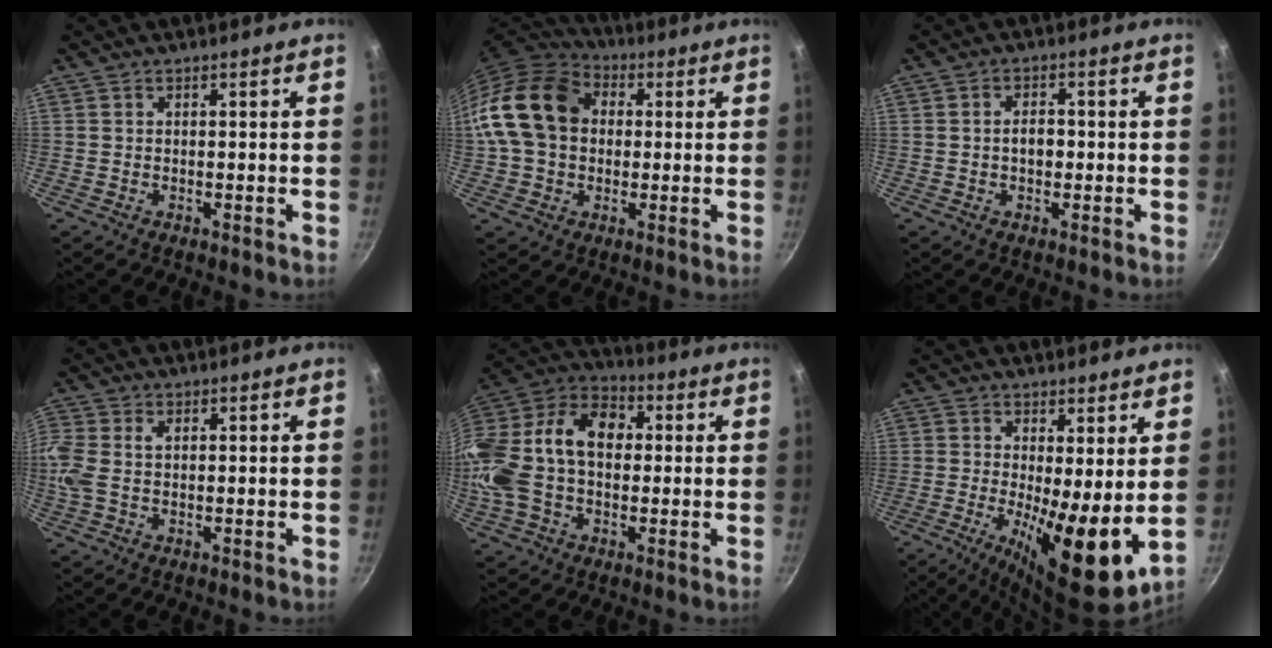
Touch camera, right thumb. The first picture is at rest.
{"total": 16.9, "force": [1.8, 13.1, 10.6], "torque": [-0.175, 0.031, 0.019]}
{"total": 3.1, "force": [-0.3, 2.0, 2.3], "torque": [-0.023, 0.010, -0.004]}
{"total": 5.9, "force": [0.7, 3.6, 4.6], "torque": [-0.108, 0.008, 0.009]}
{"total": 23.7, "force": [0.6, 16.2, 17.3], "torque": [-0.331, 0.054, -0.006]}
{"total": 13.4, "force": [-0.2, 4.0, 12.8], "torque": [-0.186, -0.029, 0.001]}